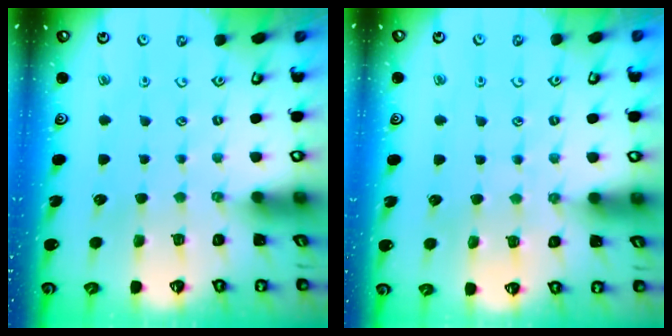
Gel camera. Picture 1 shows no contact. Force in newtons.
{"total": 5.5, "press": 5.4, "slide": 0.6}